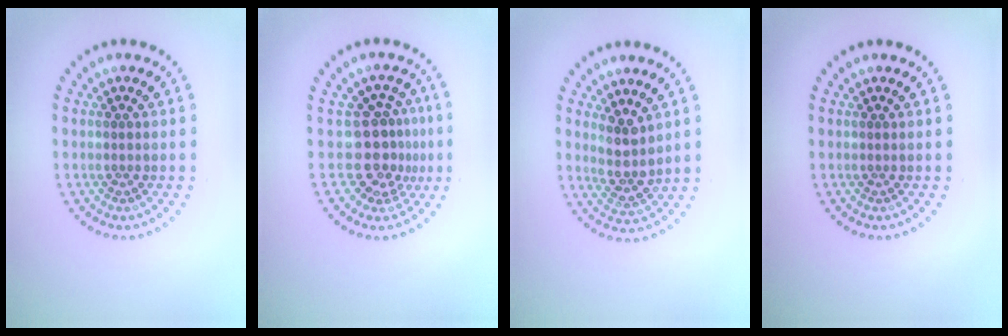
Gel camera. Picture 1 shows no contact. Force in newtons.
{"total": 3.6, "press": 2.6, "slide": 2.5}
{"total": 3.1, "press": 2.5, "slide": 1.8}
{"total": 0.0}